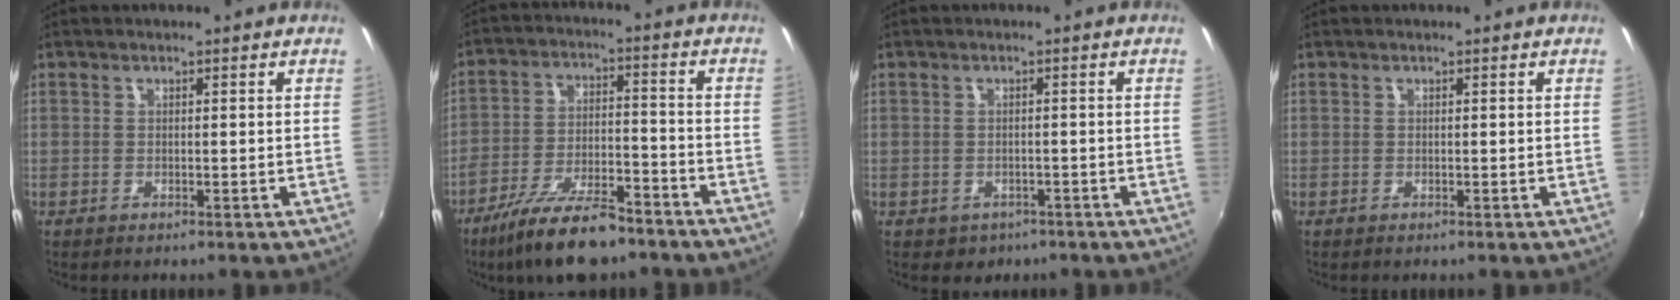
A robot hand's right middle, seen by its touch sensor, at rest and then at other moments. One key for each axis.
{"total": 14.3, "fx": -11.0, "fy": 4.3, "fz": 8.0, "tx": -0.165, "ty": -0.017, "tz": -0.187}
{"total": 3.4, "fx": -1.7, "fy": 2.8, "fz": 1.0, "tx": -0.028, "ty": -0.005, "tz": -0.018}
{"total": 0.0}